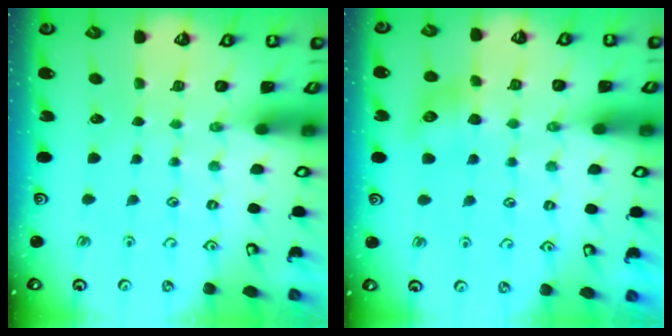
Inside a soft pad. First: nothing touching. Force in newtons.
{"total": 8.0, "press": 8.0, "slide": 0.4}